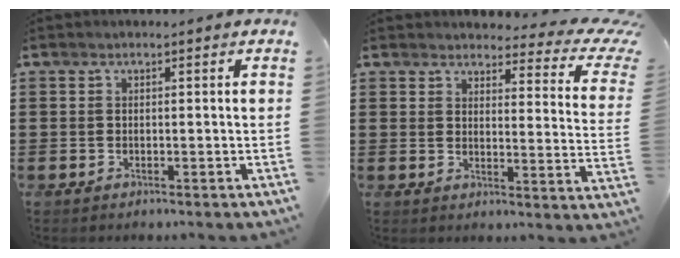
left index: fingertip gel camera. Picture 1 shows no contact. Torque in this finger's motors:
{"motor_torque": [2.14, 0.00, 0.52, 0.07]}